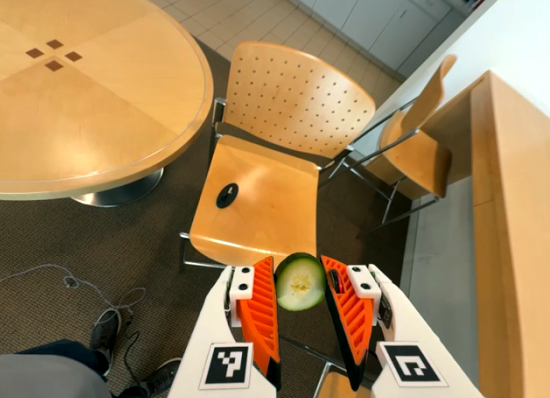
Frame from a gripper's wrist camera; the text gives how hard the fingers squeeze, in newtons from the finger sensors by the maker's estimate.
{"total": 6.5, "left": 6.4, "right": 6.6}